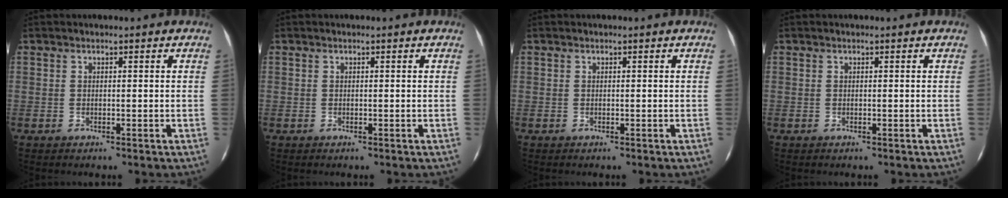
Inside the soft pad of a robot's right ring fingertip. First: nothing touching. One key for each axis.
{"total": 0.0}
{"total": 0.0}
{"total": 0.0}